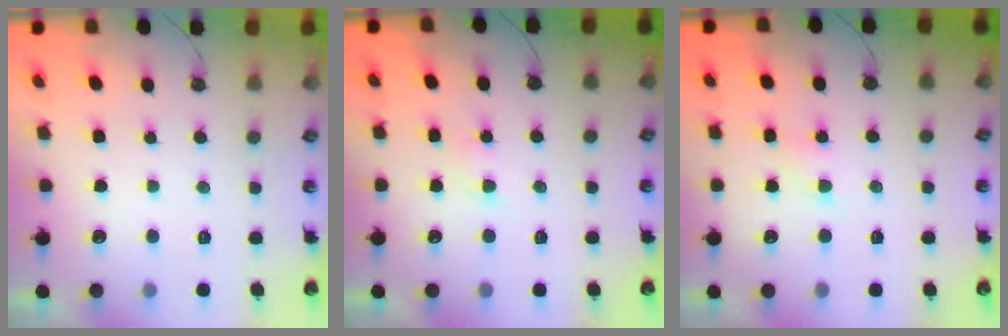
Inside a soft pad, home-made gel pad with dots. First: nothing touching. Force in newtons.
{"total": 2.9, "press": 2.9, "slide": 0.5}
{"total": 4.5, "press": 4.4, "slide": 0.7}